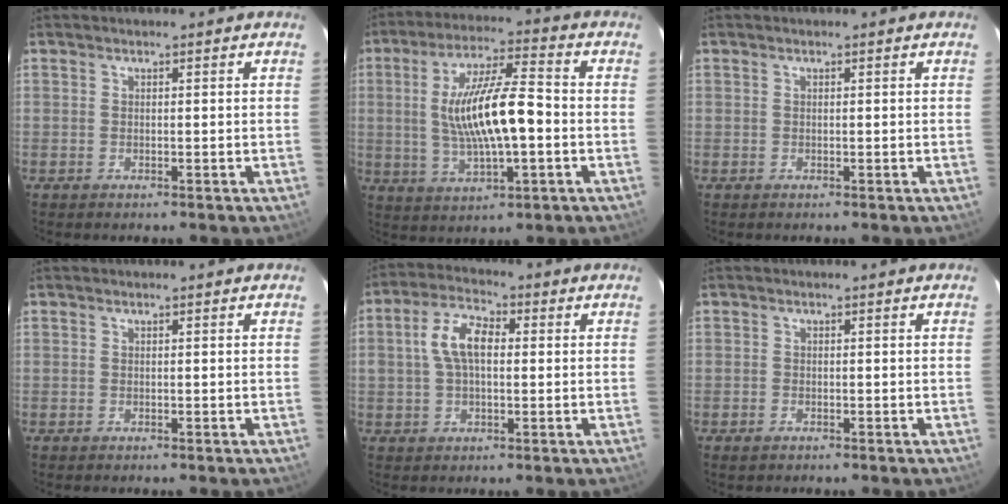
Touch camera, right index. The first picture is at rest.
{"total": 14.3, "force": [-1.0, 3.8, 13.8], "torque": [-0.260, 0.003, -0.010]}
{"total": 0.0}
{"total": 0.0}
{"total": 7.9, "force": [0.9, 4.4, 6.4], "torque": [-0.127, 0.020, 0.017]}
{"total": 0.8, "force": [-0.7, 0.4, 0.3], "torque": [-0.006, -0.001, -0.012]}